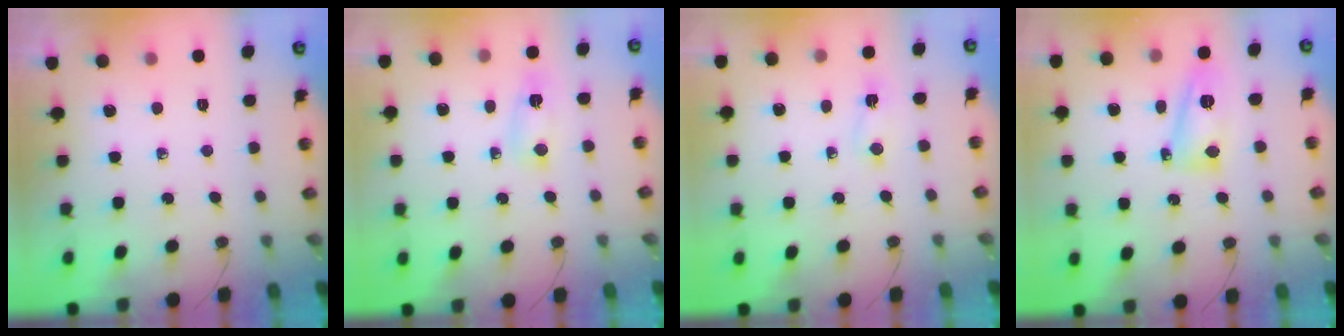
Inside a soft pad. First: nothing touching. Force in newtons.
{"total": 3.5, "press": 3.2, "slide": 1.5}
{"total": 2.4, "press": 2.4, "slide": 0.5}
{"total": 11.9, "press": 11.8, "slide": 1.2}